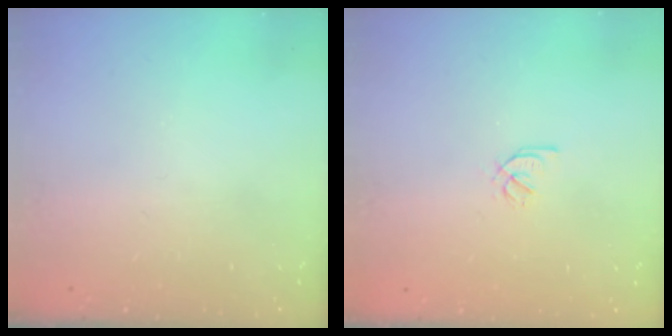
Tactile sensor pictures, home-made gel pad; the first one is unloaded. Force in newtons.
{"total": 2.1, "press": 2.0, "slide": 0.7}